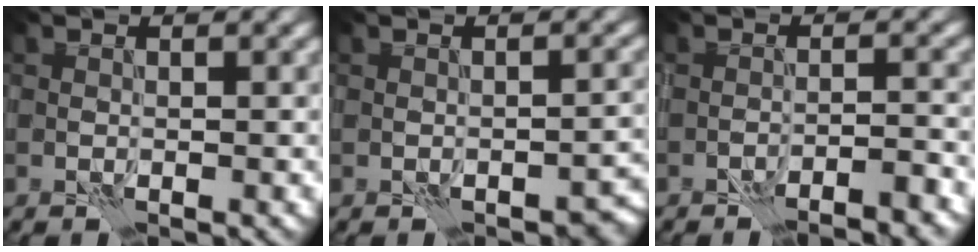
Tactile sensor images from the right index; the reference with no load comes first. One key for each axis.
{"total": 2.3, "fx": -1.6, "fy": 0.9, "fz": 1.5, "tx": -0.017, "ty": -0.003, "tz": -0.015}
{"total": 3.9, "fx": -3.3, "fy": 0.5, "fz": 2.0, "tx": -0.029, "ty": 0.012, "tz": -0.049}